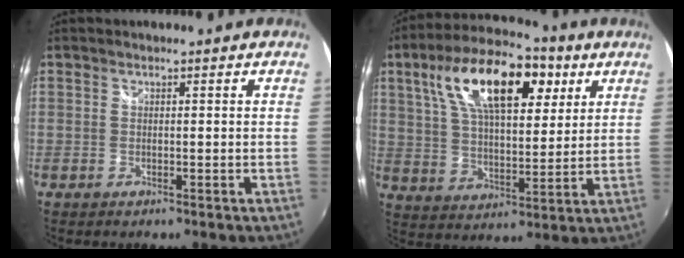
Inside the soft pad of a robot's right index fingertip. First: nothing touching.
{"total": 20.0, "force": [9.0, 8.9, 15.5], "torque": [-0.284, 0.042, 0.148]}